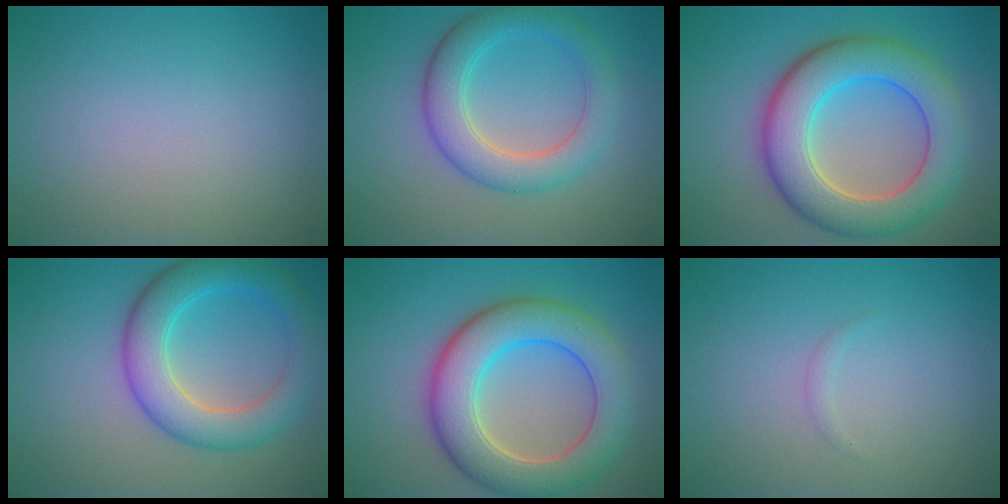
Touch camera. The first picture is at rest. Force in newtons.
{"total": 5.1, "press": 5.1, "slide": 0.3}
{"total": 9.1, "press": 9.1, "slide": 0.4}
{"total": 6.3, "press": 6.3, "slide": 0.3}
{"total": 8.7, "press": 8.7, "slide": 0.7}
{"total": 0.5, "press": 0.5, "slide": 0.0}